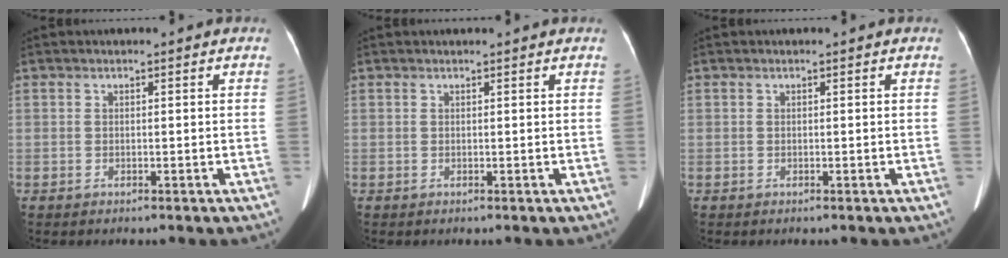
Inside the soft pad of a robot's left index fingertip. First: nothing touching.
{"total": 1.3, "force": [1.3, 0.0, 0.4], "torque": [-0.007, 0.013, 0.018]}
{"total": 0.0}